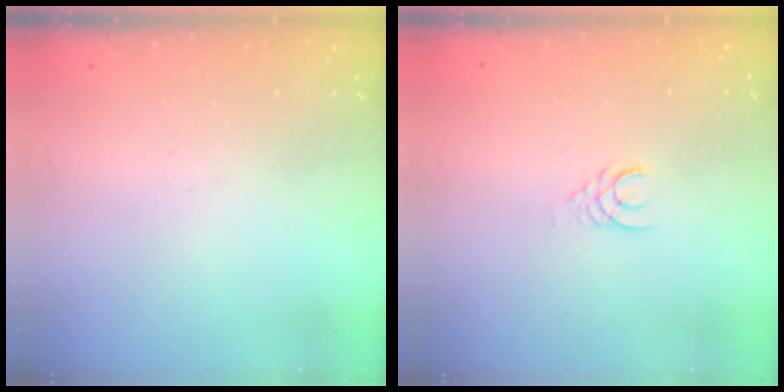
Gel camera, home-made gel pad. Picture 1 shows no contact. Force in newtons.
{"total": 2.4, "press": 2.4, "slide": 0.2}